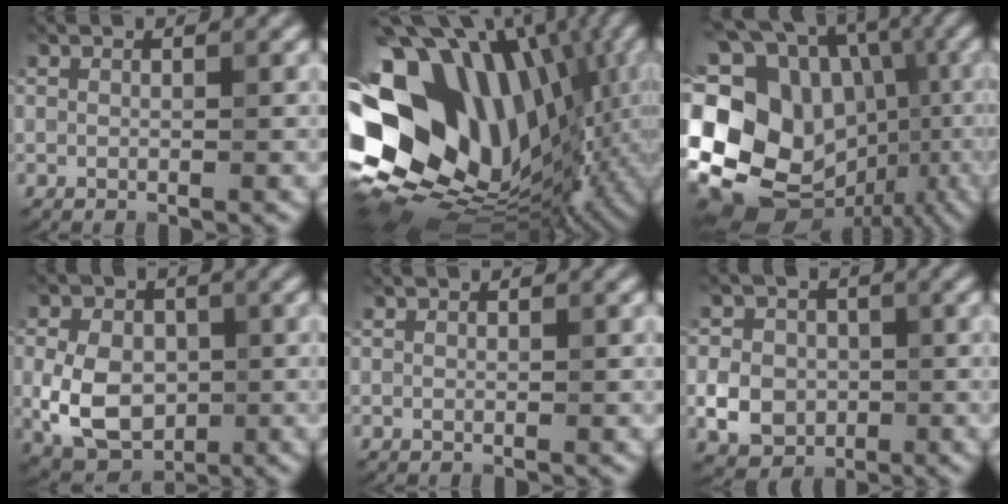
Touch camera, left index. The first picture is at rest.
{"total": 19.8, "force": [2.0, 14.1, 13.7], "torque": [-0.262, -0.051, 0.078]}
{"total": 21.4, "force": [-3.3, 17.7, 11.5], "torque": [-0.191, 0.021, -0.070]}
{"total": 7.2, "force": [-0.7, 5.2, 4.9], "torque": [-0.099, -0.006, -0.019]}
{"total": 0.0}
{"total": 4.4, "force": [-0.9, 3.7, 2.1], "torque": [-0.035, 0.002, -0.024]}